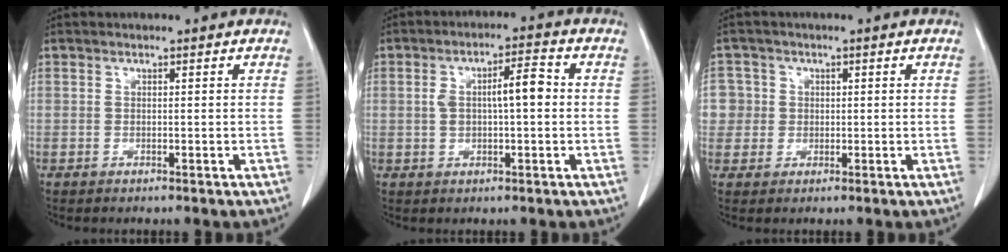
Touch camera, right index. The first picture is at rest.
{"total": 6.2, "force": [0.6, 1.7, 5.9], "torque": [-0.108, 0.024, 0.015]}
{"total": 4.5, "force": [0.5, 4.4, 0.0], "torque": [0.012, 0.018, 0.013]}